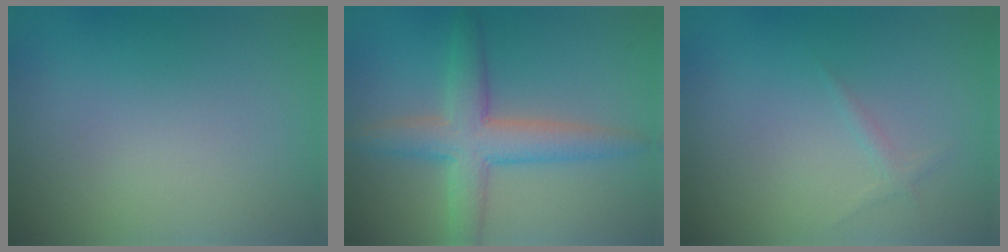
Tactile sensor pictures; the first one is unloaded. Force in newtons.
{"total": 5.0, "press": 5.0, "slide": 0.2}
{"total": 0.6, "press": 0.6, "slide": 0.1}